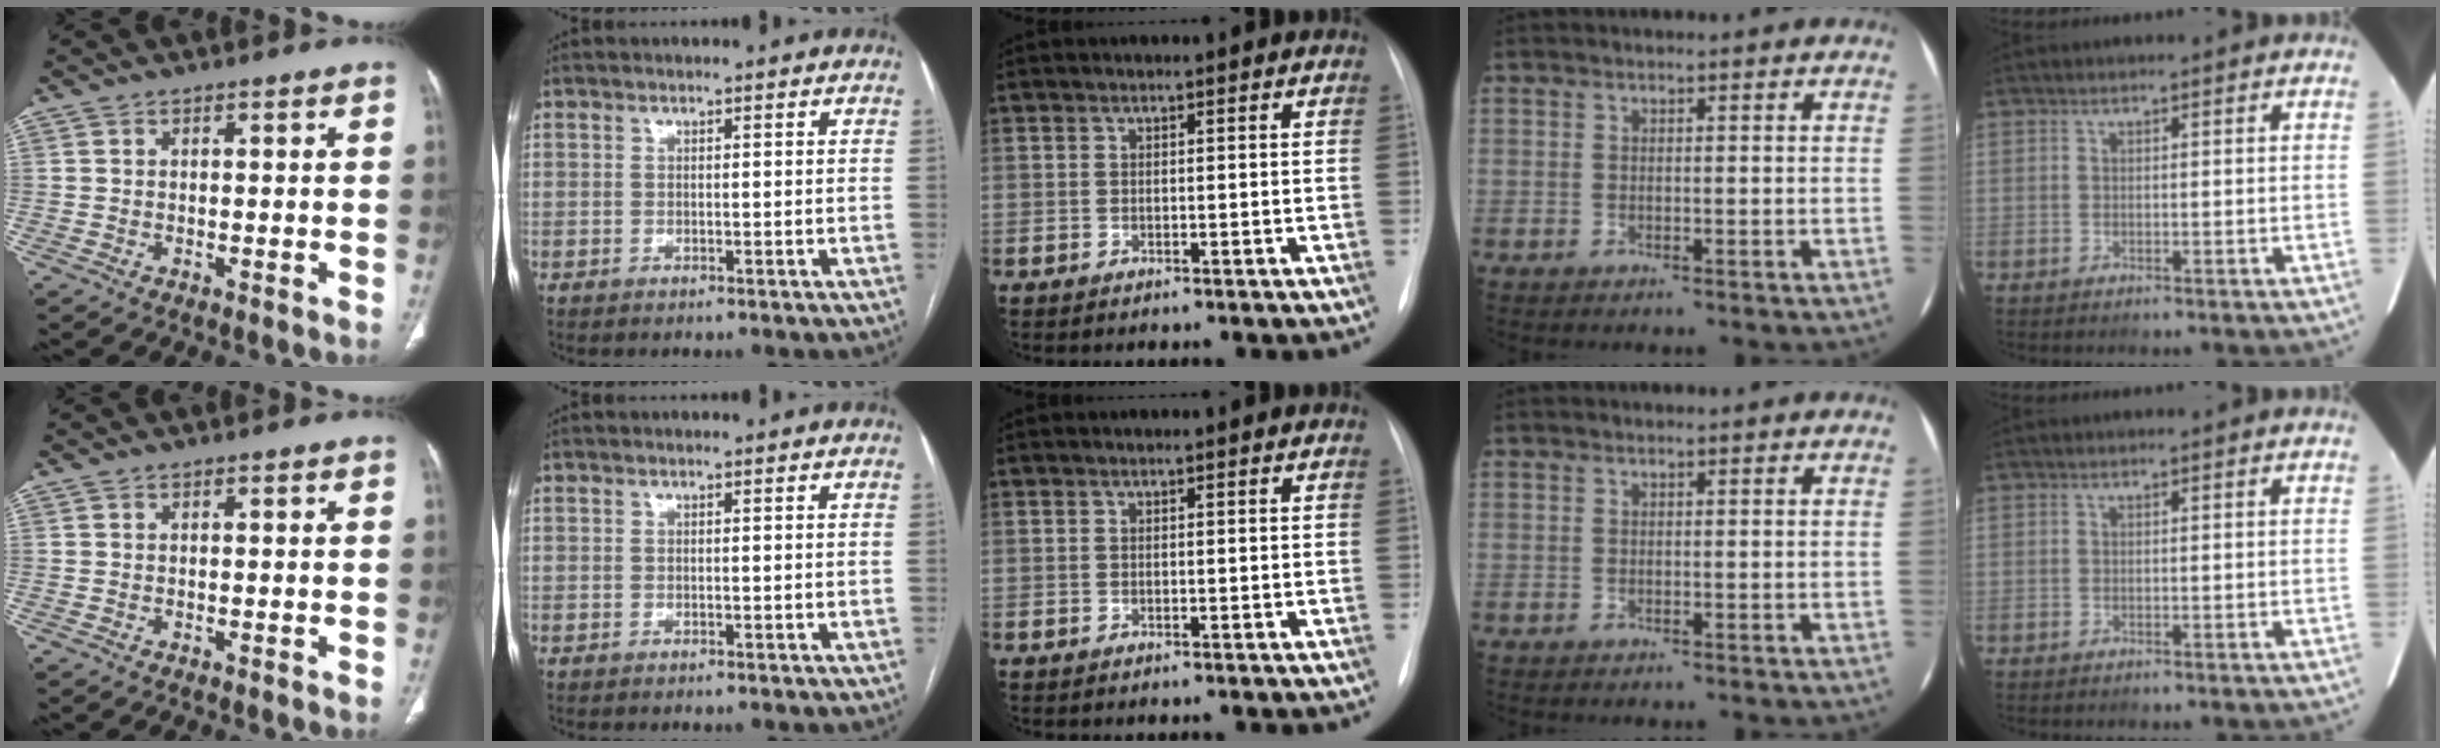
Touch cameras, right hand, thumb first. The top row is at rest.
{}